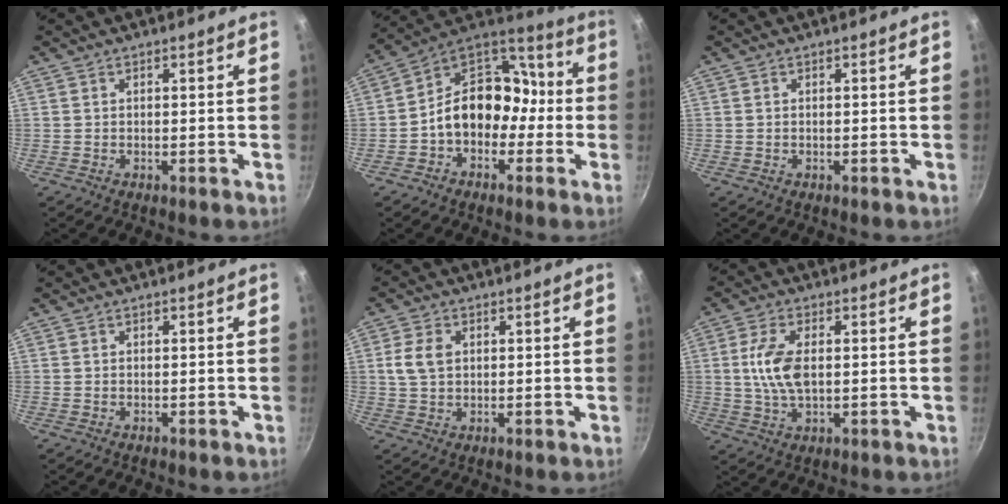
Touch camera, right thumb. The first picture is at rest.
{"total": 15.8, "force": [-2.4, 11.4, 10.6], "torque": [-0.129, 0.053, -0.052]}
{"total": 0.0}
{"total": 0.0}
{"total": 5.3, "force": [1.1, 3.8, 3.7], "torque": [-0.072, 0.002, 0.022]}
{"total": 8.7, "force": [0.8, 4.4, 7.4], "torque": [-0.158, -0.001, 0.017]}